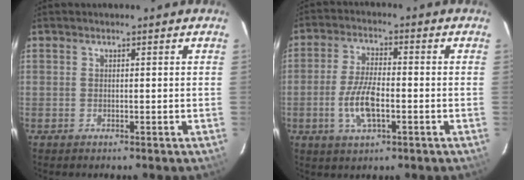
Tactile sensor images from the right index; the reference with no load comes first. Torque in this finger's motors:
{"motor_torque": [1.48, -0.22, 0.68, 0.08]}